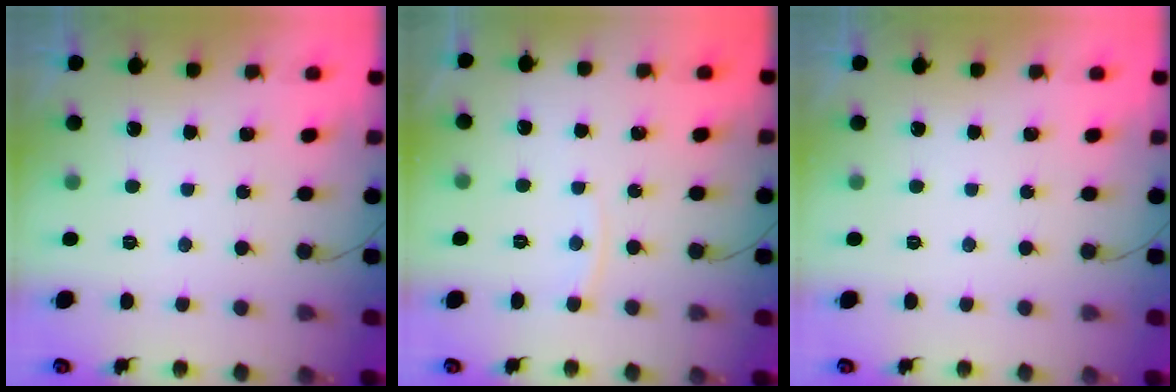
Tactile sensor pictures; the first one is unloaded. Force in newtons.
{"total": 3.2, "press": 3.1, "slide": 0.4}
{"total": 0.0}